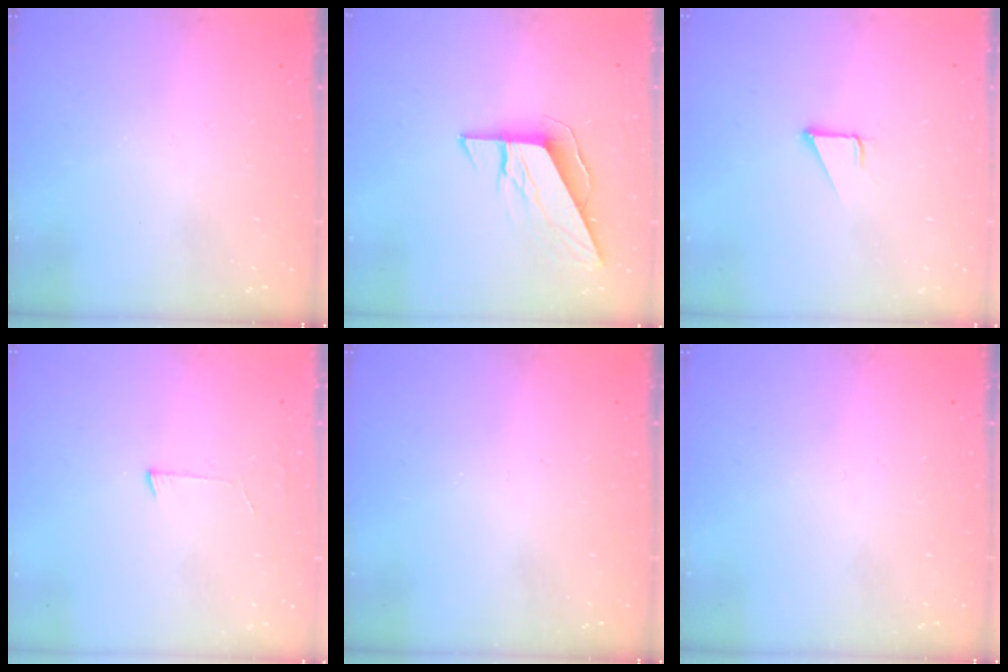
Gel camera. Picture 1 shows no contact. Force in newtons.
{"total": 8.0, "press": 8.0, "slide": 0.5}
{"total": 1.9, "press": 1.9, "slide": 0.1}
{"total": 3.0, "press": 3.0, "slide": 0.3}
{"total": 0.0}
{"total": 0.0}